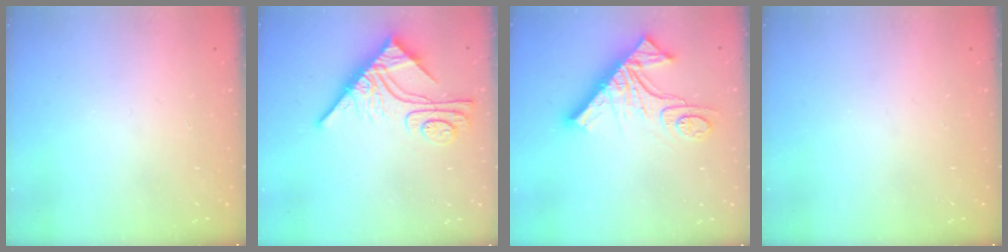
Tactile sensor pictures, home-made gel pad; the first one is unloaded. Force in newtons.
{"total": 11.6, "press": 11.5, "slide": 1.0}
{"total": 18.5, "press": 18.4, "slide": 1.5}
{"total": 0.0}